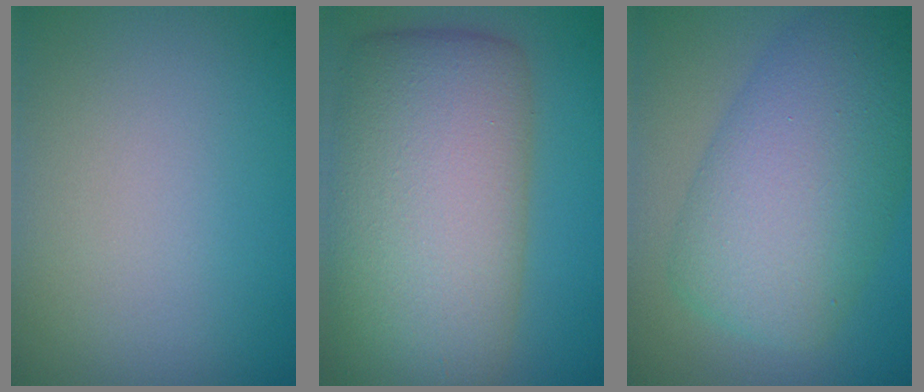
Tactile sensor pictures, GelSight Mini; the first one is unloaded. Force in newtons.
{"total": 12.3, "press": 12.3, "slide": 0.8}
{"total": 9.8, "press": 9.8, "slide": 0.2}